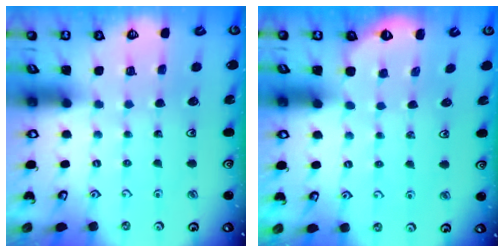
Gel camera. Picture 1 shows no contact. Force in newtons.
{"total": 2.6, "press": 1.9, "slide": 1.9}